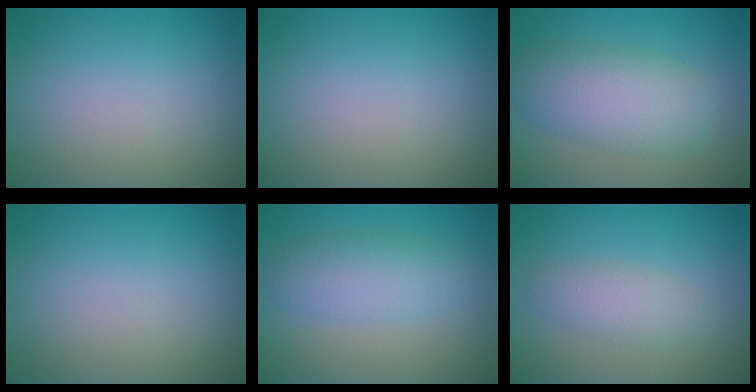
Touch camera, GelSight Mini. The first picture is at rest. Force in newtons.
{"total": 0.0}
{"total": 6.1, "press": 6.1, "slide": 0.1}
{"total": 0.0}
{"total": 3.7, "press": 3.7, "slide": 0.1}
{"total": 2.5, "press": 2.5, "slide": 0.1}